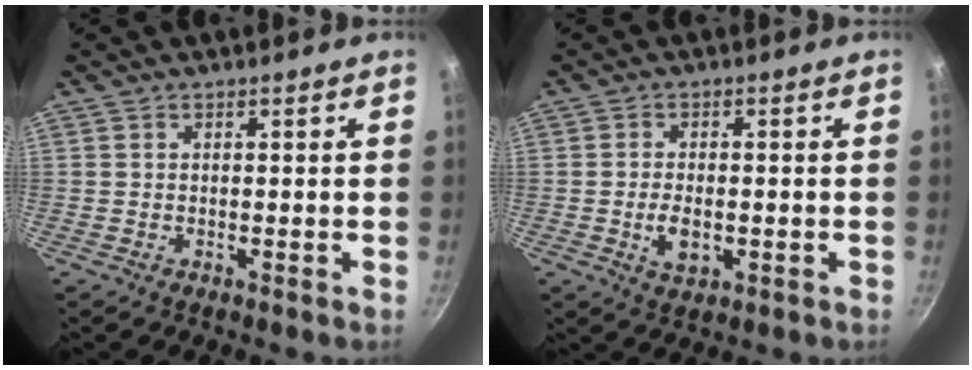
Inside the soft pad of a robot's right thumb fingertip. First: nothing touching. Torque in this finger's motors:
{"motor_torque": [-0.49, 0.06, -0.07, 0.09, 0.02]}